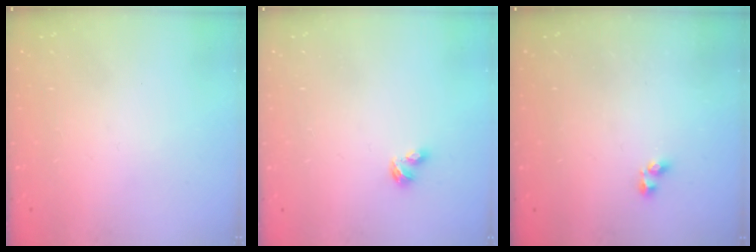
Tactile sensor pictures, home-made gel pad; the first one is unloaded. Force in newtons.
{"total": 3.1, "press": 3.0, "slide": 0.5}
{"total": 1.6, "press": 1.5, "slide": 0.3}